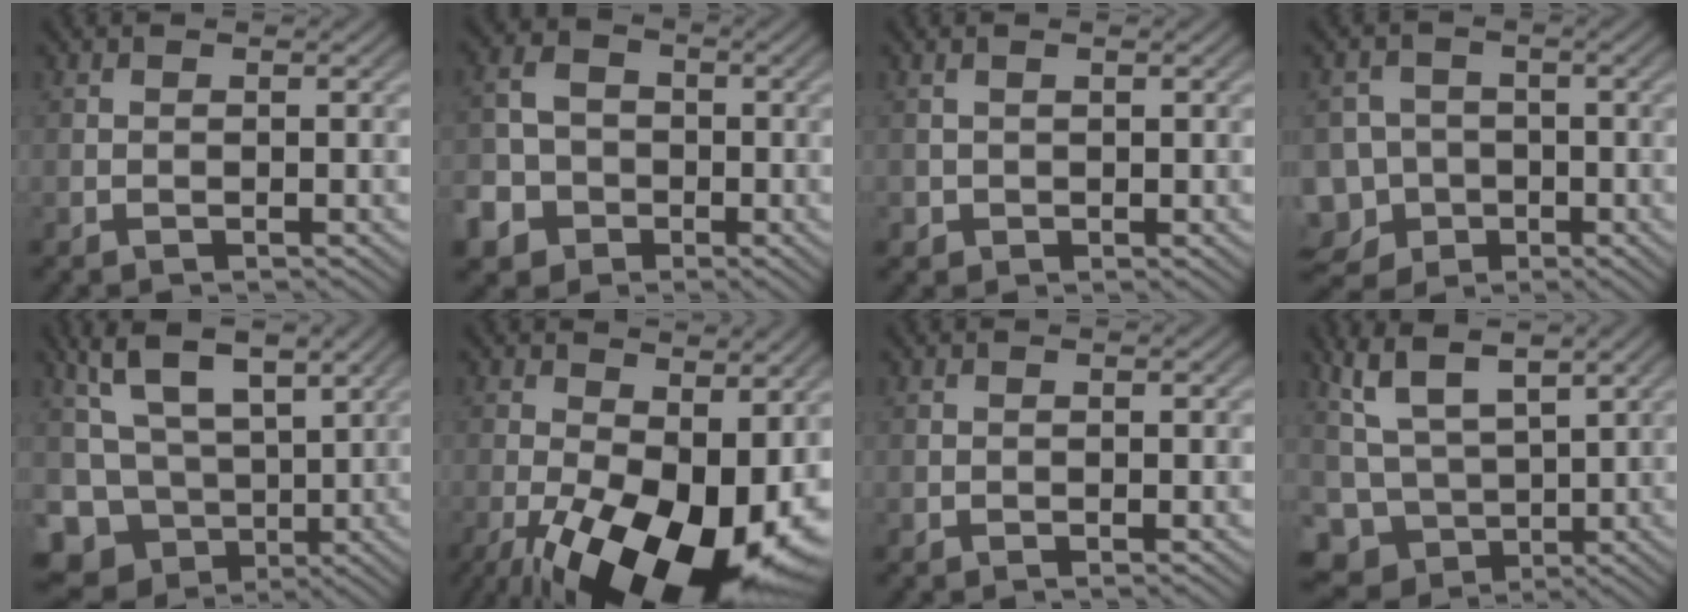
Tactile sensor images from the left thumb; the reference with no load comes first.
{"total": 7.4, "force": [-3.2, 6.3, 2.2], "torque": [-0.063, -0.024, -0.079]}
{"total": 0.9, "force": [0.5, 0.8, -0.1], "torque": [-0.001, -0.002, 0.010]}
{"total": 9.8, "force": [-4.4, 8.3, 2.5], "torque": [-0.076, -0.026, -0.099]}
{"total": 9.8, "force": [2.5, 7.2, 6.2], "torque": [-0.142, -0.014, 0.054]}
{"total": 19.1, "force": [-5.3, 9.1, 15.9], "torque": [-0.266, -0.020, -0.073]}
{"total": 0.0}
{"total": 7.2, "force": [2.8, 4.6, 4.7], "torque": [-0.126, -0.008, 0.060]}